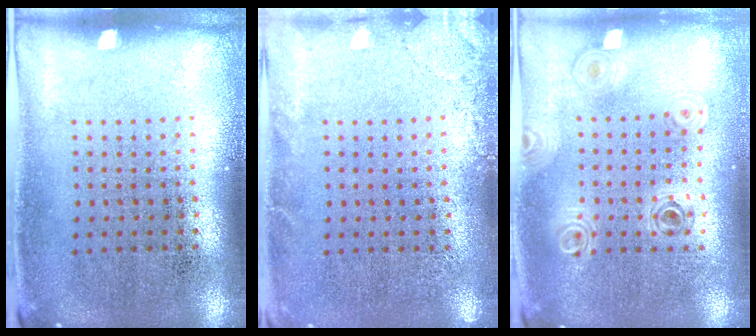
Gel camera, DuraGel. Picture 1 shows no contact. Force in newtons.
{"total": 1.7, "press": 1.7, "slide": 0.3}
{"total": 0.9, "press": 0.9, "slide": 0.1}